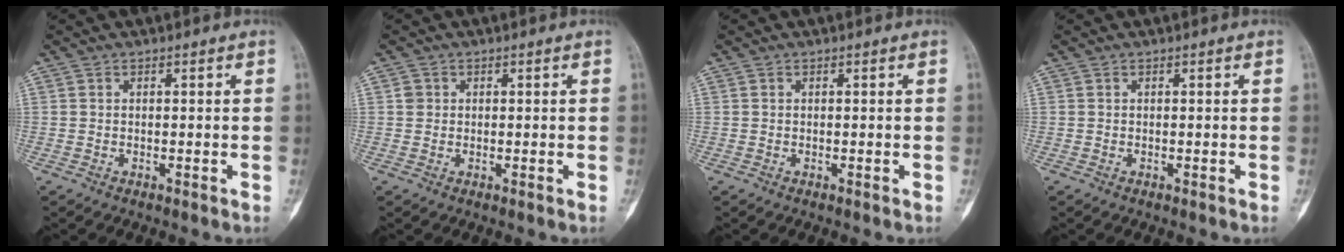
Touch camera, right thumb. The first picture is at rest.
{"total": 1.4, "force": [0.2, 1.3, 0.3], "torque": [0.001, 0.002, 0.003]}
{"total": 0.0}
{"total": 0.0}